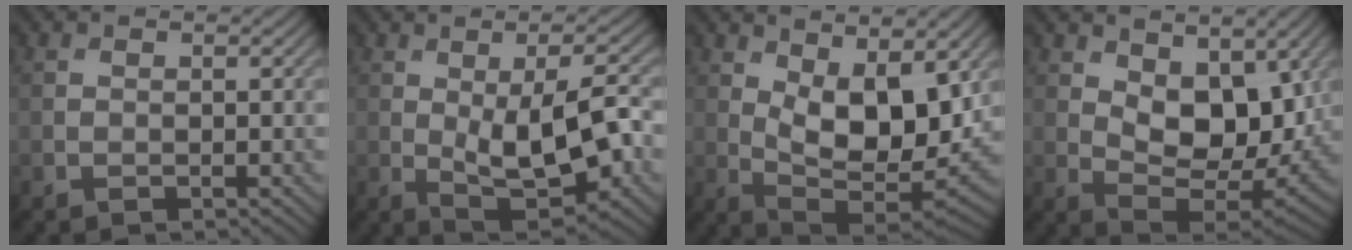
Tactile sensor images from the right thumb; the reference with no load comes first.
{"total": 11.0, "force": [-1.0, 4.7, 9.9], "torque": [-0.172, -0.006, -0.012]}
{"total": 12.3, "force": [3.2, 6.0, 10.2], "torque": [-0.186, -0.010, 0.063]}
{"total": 10.9, "force": [3.8, 5.9, 8.3], "torque": [-0.157, -0.013, 0.070]}